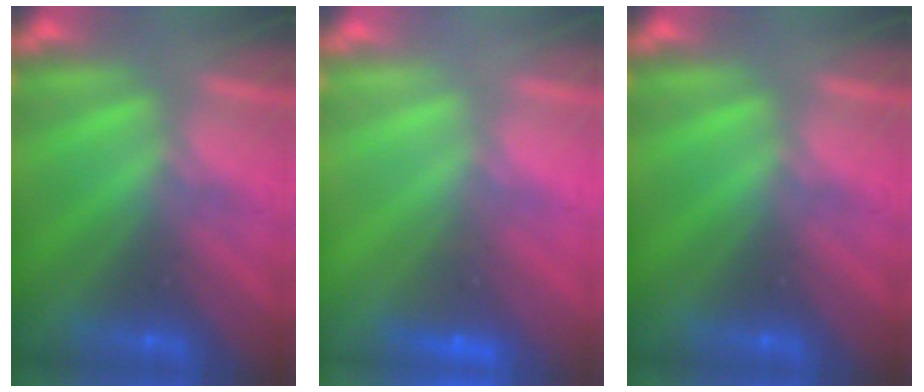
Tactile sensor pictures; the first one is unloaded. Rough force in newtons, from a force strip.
{"total": 2.0}
{"total": 0.0}